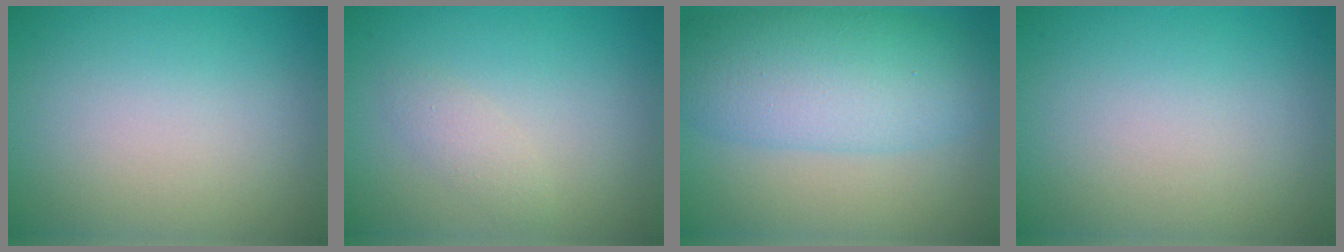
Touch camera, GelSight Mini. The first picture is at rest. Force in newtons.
{"total": 1.3, "press": 1.3, "slide": 0.1}
{"total": 7.8, "press": 7.8, "slide": 0.3}
{"total": 0.0}